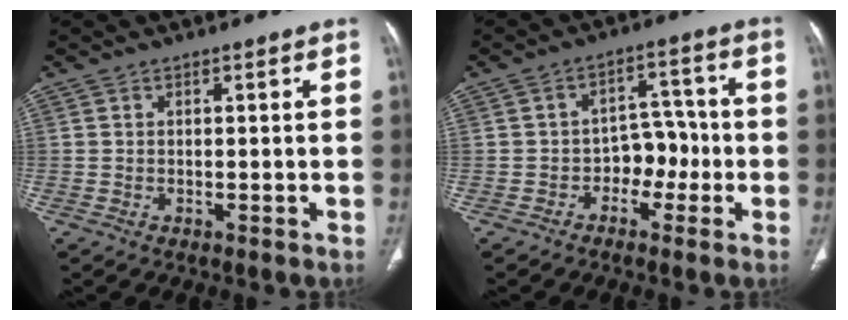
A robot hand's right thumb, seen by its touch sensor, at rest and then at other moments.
{"total": 6.3, "force": [-2.1, 4.7, 3.7], "torque": [-0.017, 0.036, -0.041]}